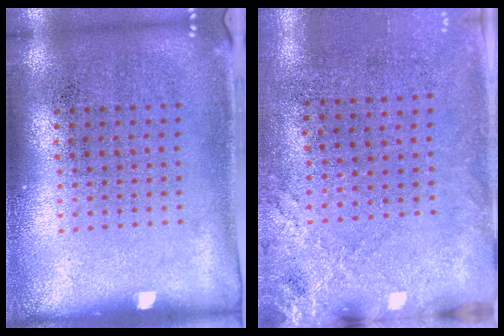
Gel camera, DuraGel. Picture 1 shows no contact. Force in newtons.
{"total": 2.5, "press": 2.1, "slide": 1.4}